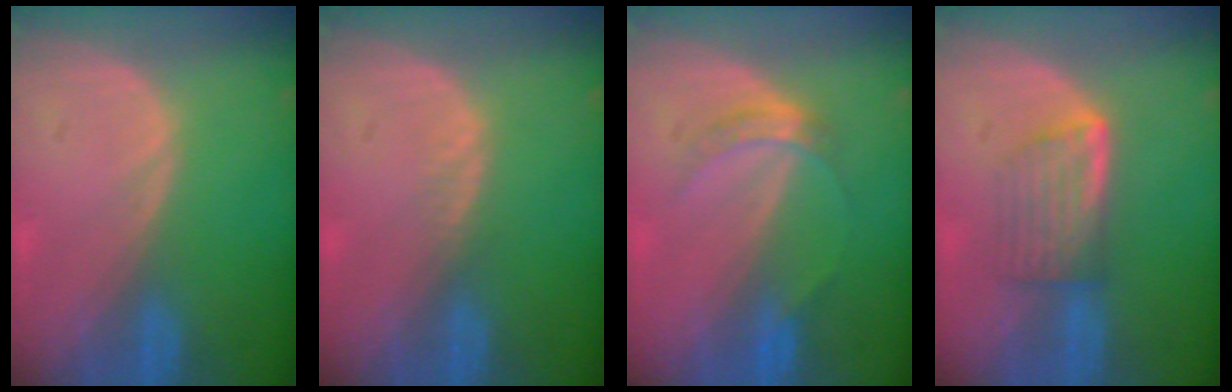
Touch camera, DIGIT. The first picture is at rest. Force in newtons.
{"total": 0.9, "press": 0.9, "slide": 0.2}
{"total": 3.5, "press": 3.2, "slide": 1.5}
{"total": 5.7, "press": 5.3, "slide": 2.3}